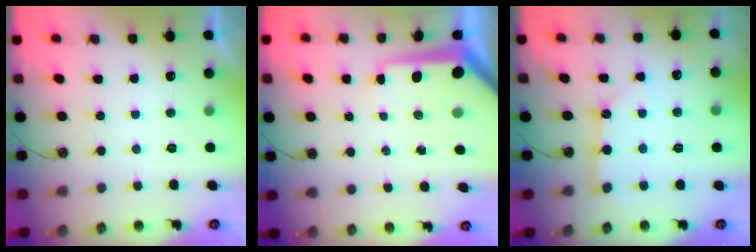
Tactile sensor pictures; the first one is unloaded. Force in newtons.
{"total": 10.9, "press": 10.8, "slide": 1.1}
{"total": 2.8, "press": 2.8, "slide": 0.1}